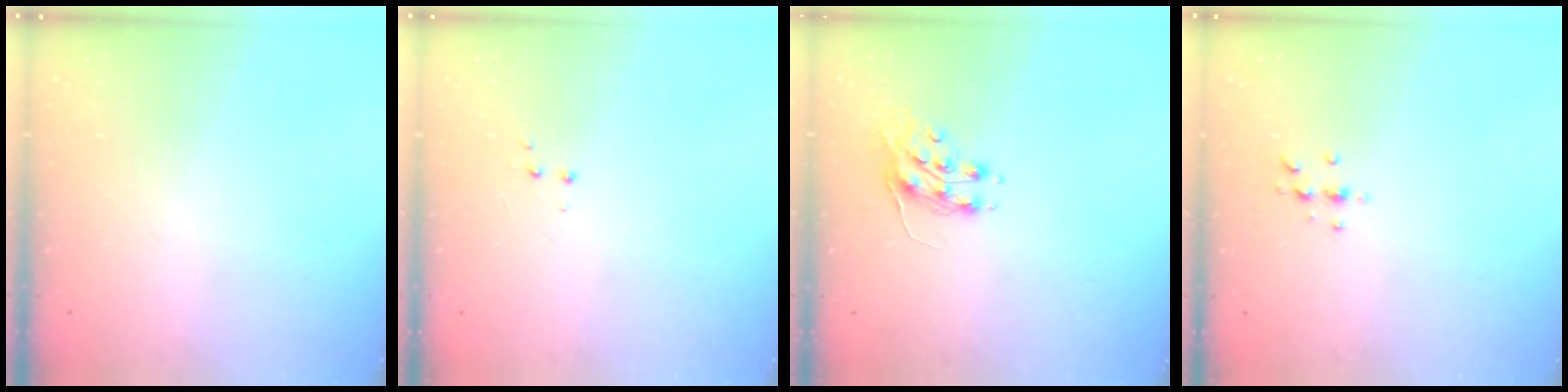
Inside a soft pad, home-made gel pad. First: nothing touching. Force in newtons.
{"total": 3.4, "press": 3.3, "slide": 0.6}
{"total": 8.9, "press": 8.9, "slide": 0.3}
{"total": 3.8, "press": 3.7, "slide": 0.4}